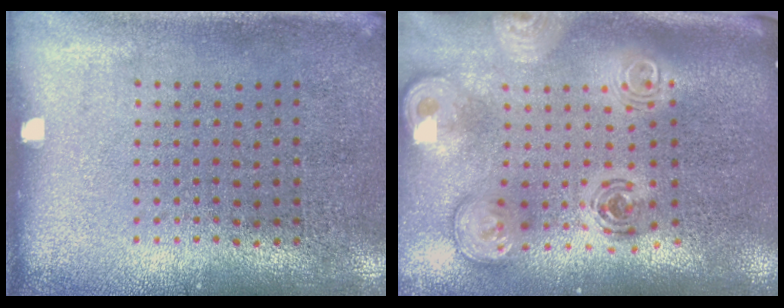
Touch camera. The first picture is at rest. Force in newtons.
{"total": 2.8, "press": 2.0, "slide": 2.0}